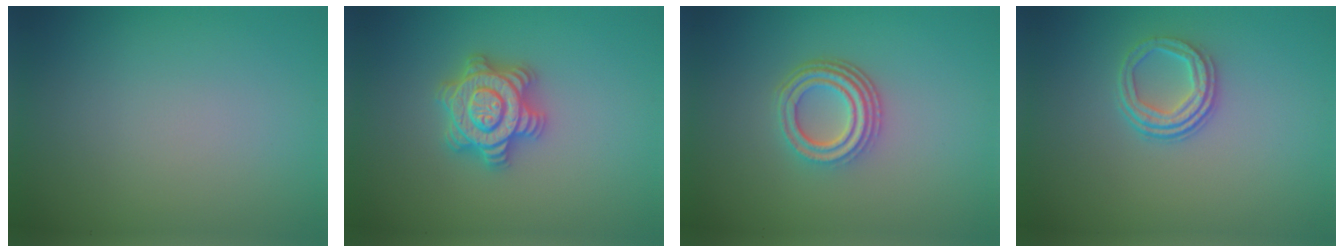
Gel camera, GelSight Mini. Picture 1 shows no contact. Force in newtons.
{"total": 4.8, "press": 4.8, "slide": 0.7}
{"total": 4.5, "press": 3.3, "slide": 3.0}
{"total": 3.0, "press": 2.3, "slide": 1.9}